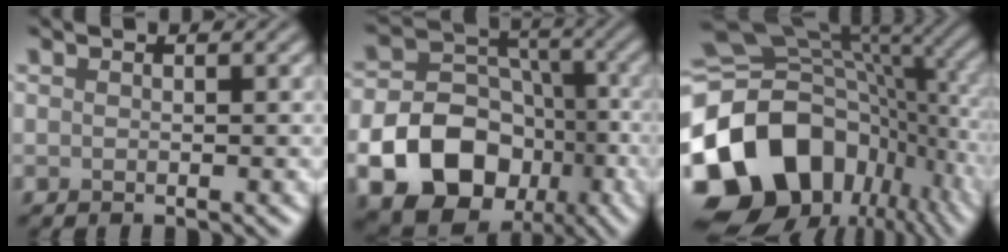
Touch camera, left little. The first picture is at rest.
{"total": 15.9, "force": [-6.5, 12.6, 7.2], "torque": [-0.127, -0.036, -0.132]}
{"total": 17.8, "force": [-4.9, 12.7, 11.5], "torque": [-0.265, -0.014, -0.088]}